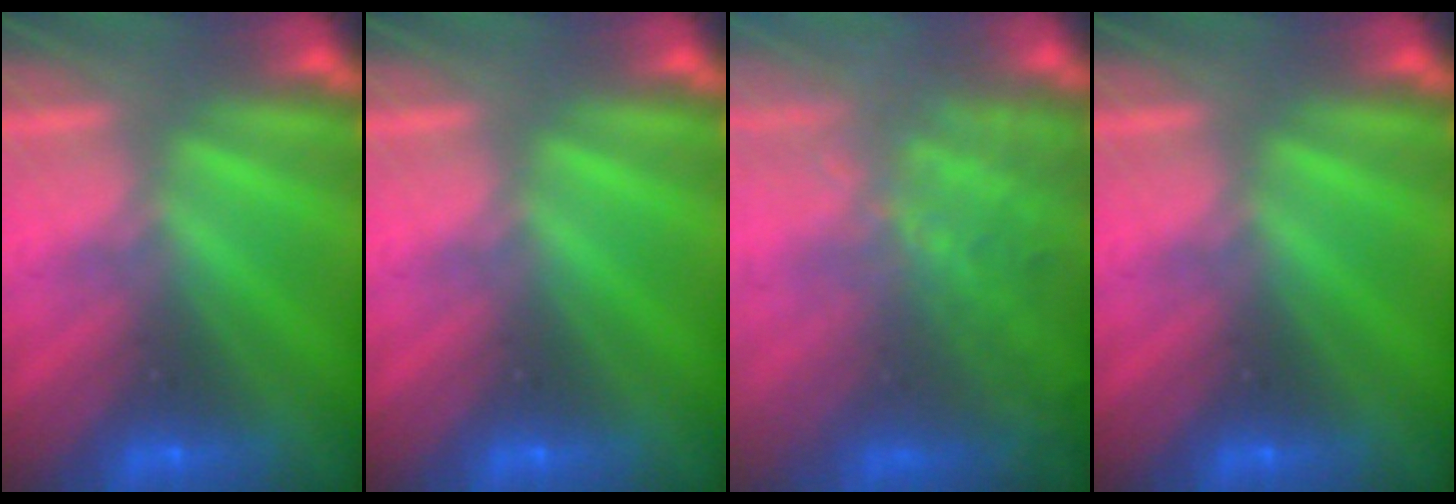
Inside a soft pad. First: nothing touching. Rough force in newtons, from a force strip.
{"total": 0.0}
{"total": 7.9}
{"total": 0.0}